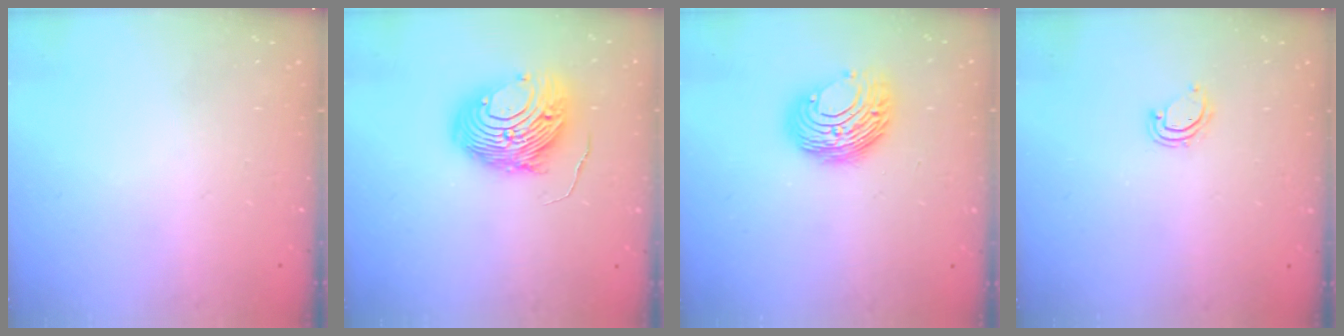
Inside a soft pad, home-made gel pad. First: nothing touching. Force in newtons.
{"total": 13.1, "press": 13.0, "slide": 1.2}
{"total": 11.0, "press": 11.0, "slide": 0.4}
{"total": 3.9, "press": 3.9, "slide": 0.3}